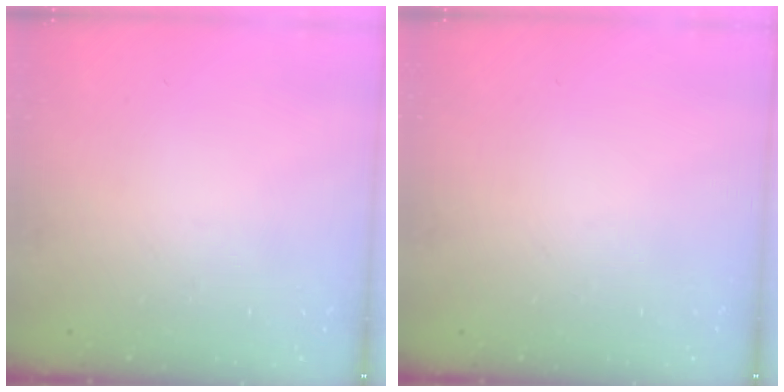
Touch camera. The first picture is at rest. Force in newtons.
{"total": 0.0}